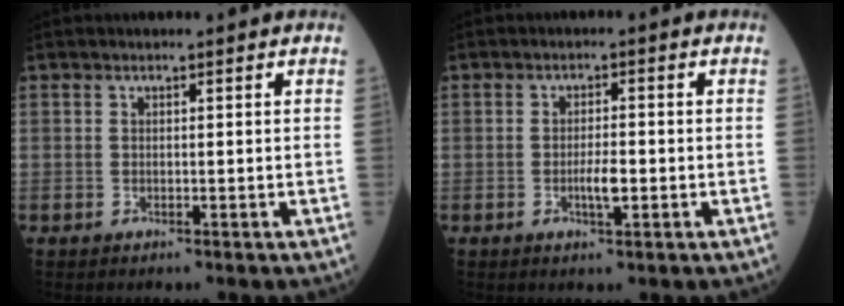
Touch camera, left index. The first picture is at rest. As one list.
[{"total": 2.7, "force": [-1.0, 0.5, 2.4], "torque": [-0.044, -0.003, -0.017]}]